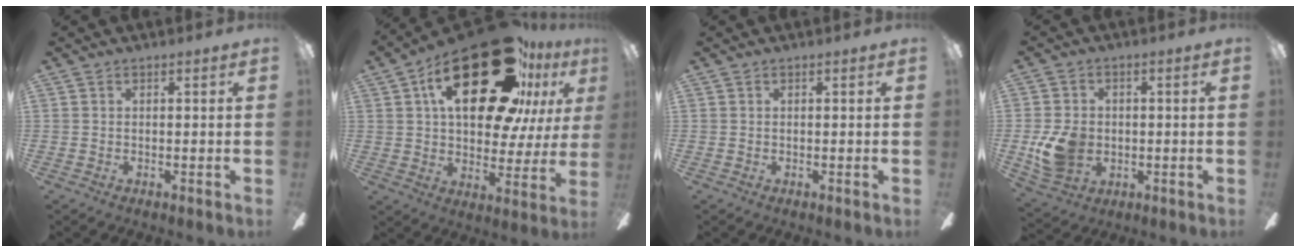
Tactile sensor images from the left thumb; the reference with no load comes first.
{"total": 30.4, "force": [14.8, 14.0, 22.6], "torque": [-0.360, -0.075, 0.249]}
{"total": 0.0}
{"total": 9.5, "force": [-1.2, 7.7, 5.4], "torque": [-0.114, 0.013, -0.019]}